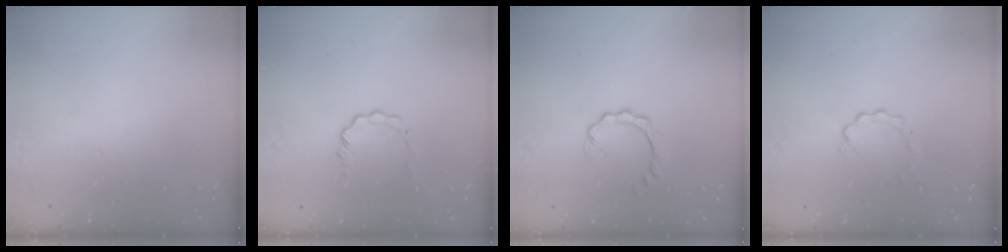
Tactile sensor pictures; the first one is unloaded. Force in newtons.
{"total": 3.9, "press": 3.9, "slide": 0.5}
{"total": 3.1, "press": 3.1, "slide": 0.4}
{"total": 0.8, "press": 0.8, "slide": 0.1}